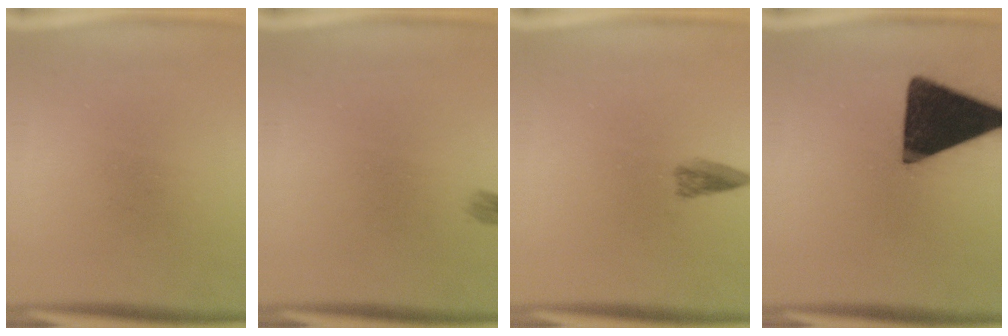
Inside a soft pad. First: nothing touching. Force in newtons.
{"total": 1.0}
{"total": 2.0}
{"total": 19.2}